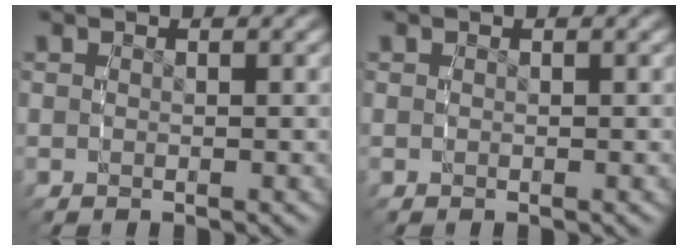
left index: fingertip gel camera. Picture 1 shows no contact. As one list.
[{"total": 0.0}]